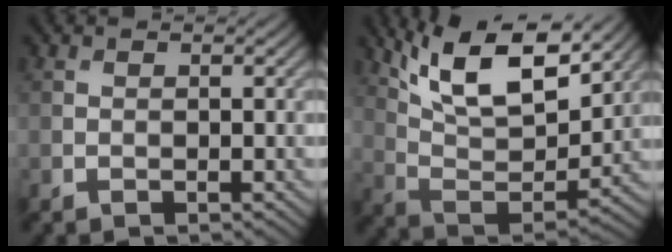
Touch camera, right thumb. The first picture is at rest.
{"total": 14.5, "force": [9.4, 5.1, 9.8], "torque": [-0.196, 0.005, 0.155]}